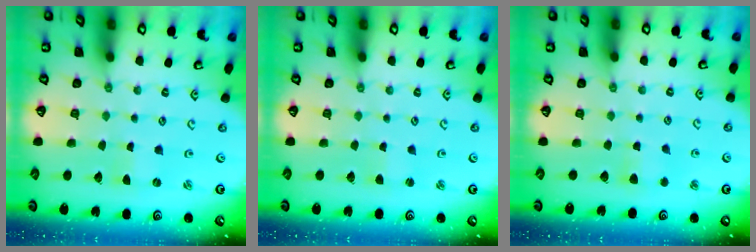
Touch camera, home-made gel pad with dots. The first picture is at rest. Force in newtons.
{"total": 1.8, "press": 1.8, "slide": 0.2}
{"total": 4.1, "press": 4.0, "slide": 0.9}